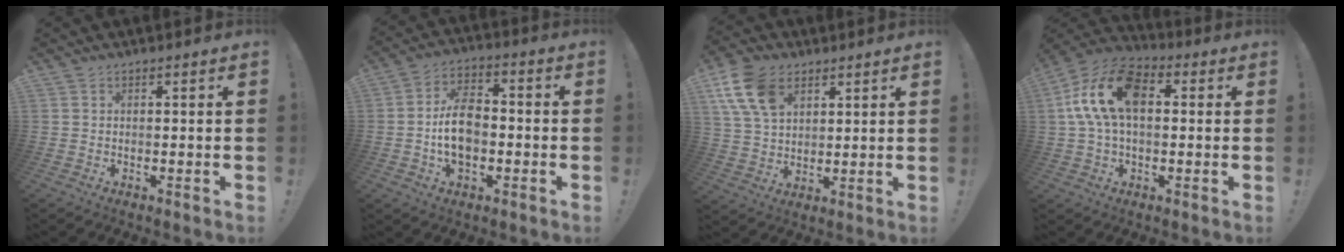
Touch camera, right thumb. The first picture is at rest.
{"total": 12.2, "force": [-2.1, 8.2, 8.8], "torque": [-0.161, 0.015, -0.039]}
{"total": 14.4, "force": [6.7, 9.9, 8.1], "torque": [-0.151, -0.022, 0.132]}
{"total": 16.4, "force": [2.9, 9.8, 12.9], "torque": [-0.252, 0.011, 0.051]}